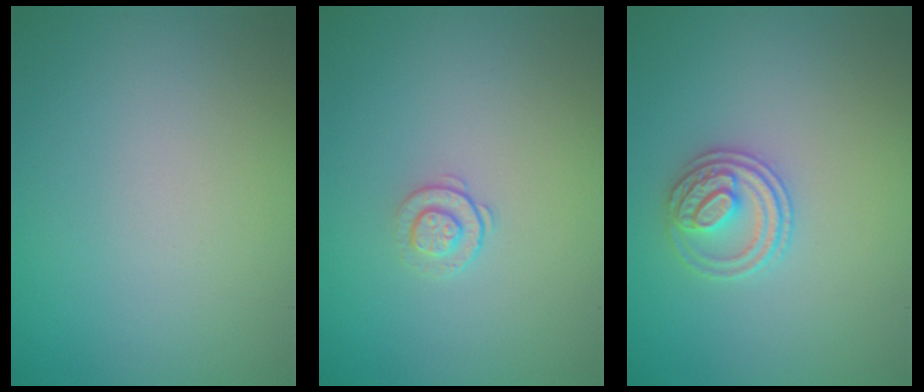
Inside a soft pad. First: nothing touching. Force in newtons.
{"total": 1.2, "press": 0.9, "slide": 0.8}
{"total": 2.7, "press": 2.7, "slide": 0.6}